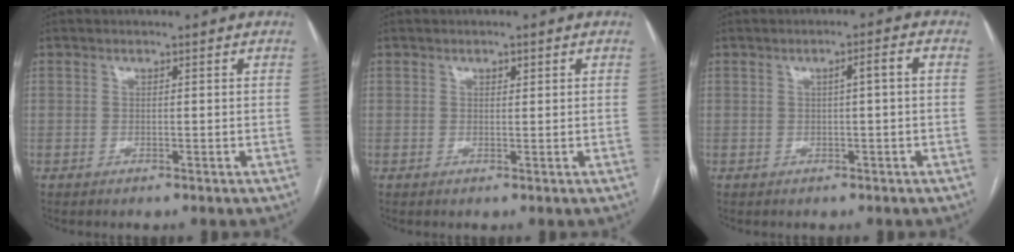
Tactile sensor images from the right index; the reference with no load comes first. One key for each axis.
{"total": 0.9, "fx": 0.5, "fy": 0.5, "fz": 0.6, "tx": -0.009, "ty": 0.001, "tz": 0.006}
{"total": 2.4, "fx": 0.2, "fy": 0.0, "fz": 2.4, "tx": -0.036, "ty": 0.006, "tz": 0.004}